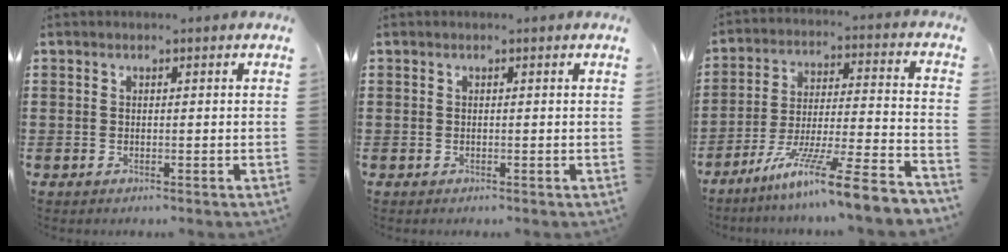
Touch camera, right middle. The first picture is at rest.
{"total": 0.0}
{"total": 12.0, "force": [-9.7, -0.7, 7.1], "torque": [-0.118, 0.007, -0.185]}